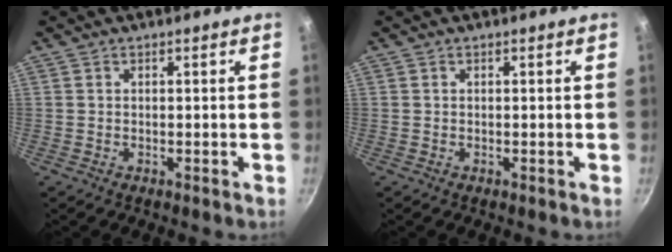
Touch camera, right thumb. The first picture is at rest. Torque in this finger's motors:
{"motor_torque": [-0.28, -0.01, 0.00, 0.00, 0.00]}